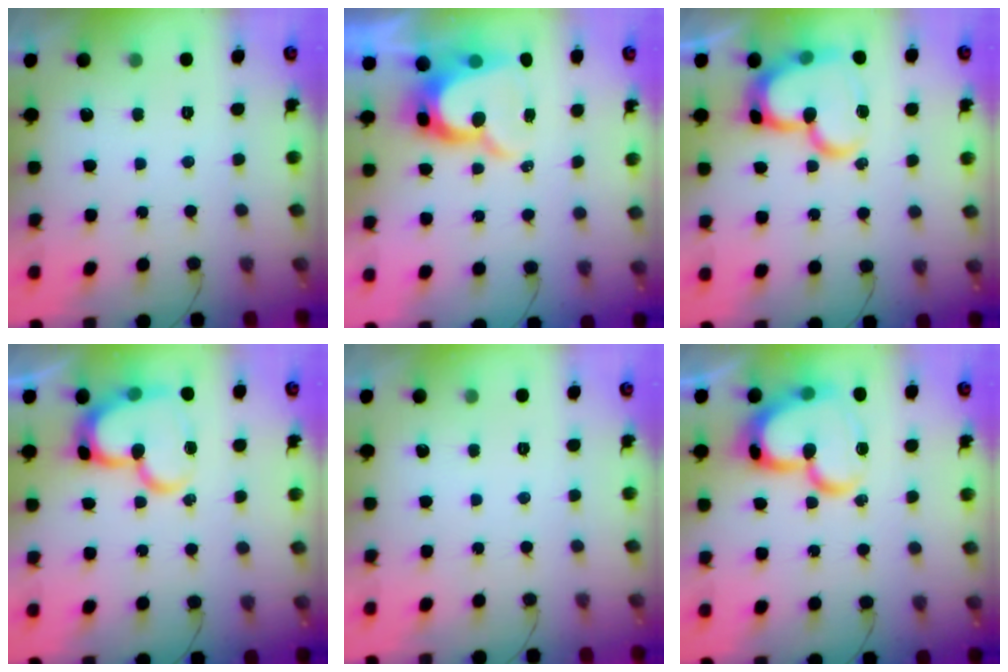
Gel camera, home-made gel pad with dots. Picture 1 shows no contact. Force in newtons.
{"total": 11.5, "press": 11.5, "slide": 0.9}
{"total": 20.0, "press": 19.9, "slide": 2.1}
{"total": 18.2, "press": 18.1, "slide": 1.8}
{"total": 0.0}
{"total": 21.5, "press": 21.4, "slide": 2.1}